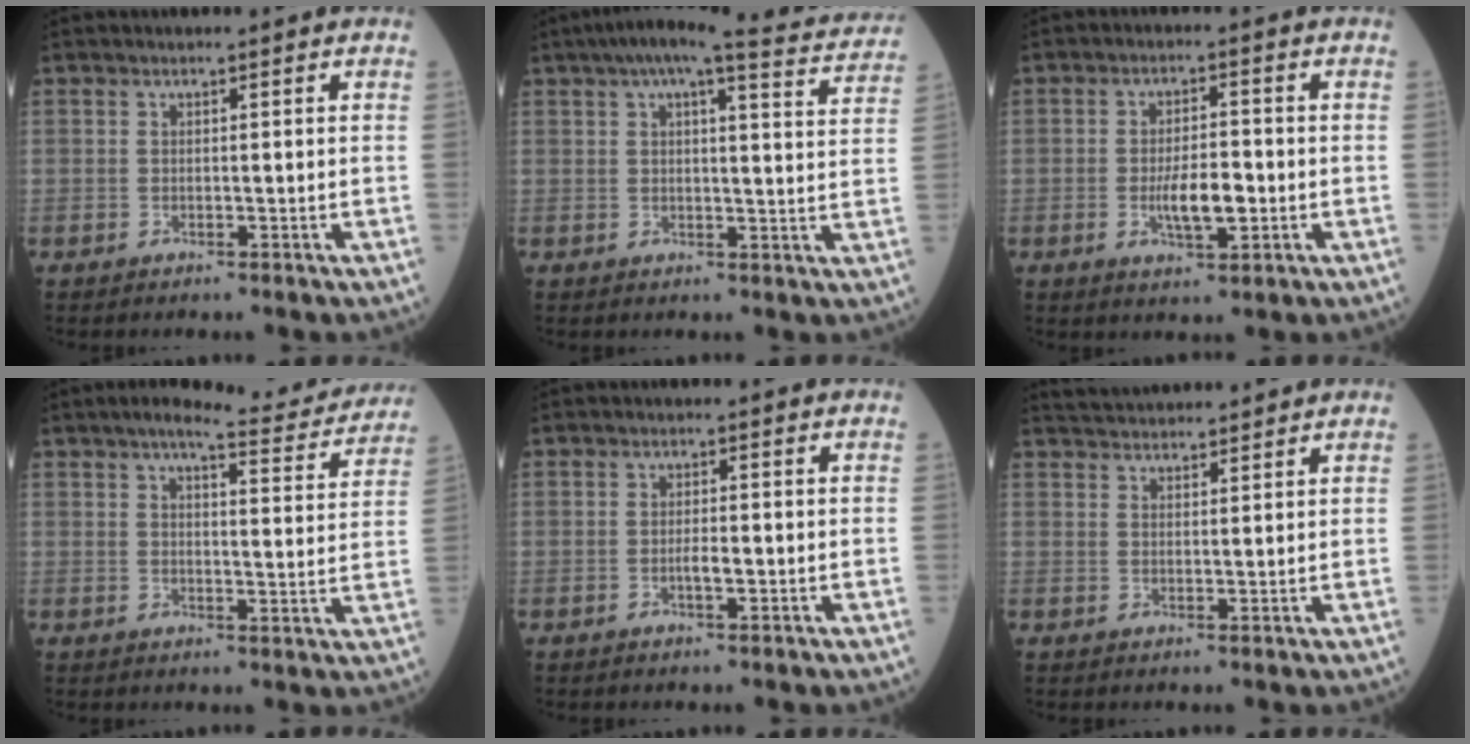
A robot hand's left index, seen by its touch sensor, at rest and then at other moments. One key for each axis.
{"total": 17.1, "fx": 15.2, "fy": 1.6, "fz": 7.6, "tx": -0.106, "ty": 0.006, "tz": 0.179}
{"total": 5.7, "fx": -1.3, "fy": 1.8, "fz": 5.2, "tx": -0.098, "ty": -0.002, "tz": -0.020}
{"total": 11.9, "fx": 10.9, "fy": 1.5, "fz": 4.6, "tx": -0.055, "ty": -0.008, "tz": 0.123}
{"total": 1.7, "fx": -0.5, "fy": 0.4, "fz": 1.6, "tx": -0.030, "ty": 0.000, "tz": -0.009}
{"total": 7.4, "fx": 7.1, "fy": 1.0, "fz": 1.8, "tx": -0.032, "ty": 0.034, "tz": 0.109}